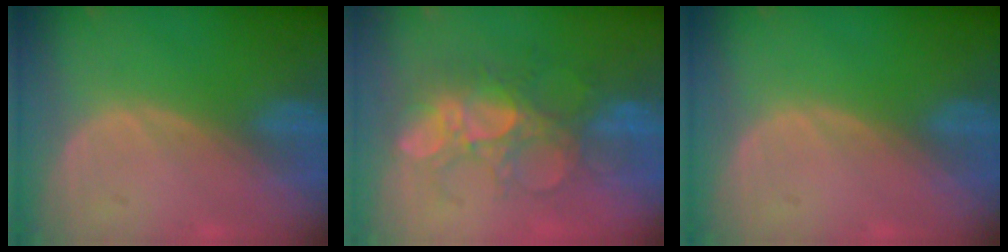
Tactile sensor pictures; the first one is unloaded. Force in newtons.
{"total": 8.8, "press": 8.5, "slide": 2.3}
{"total": 0.0}